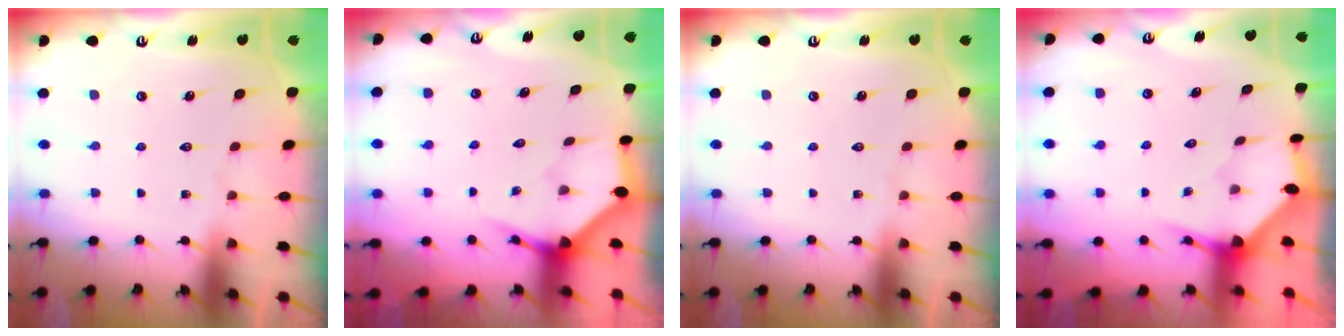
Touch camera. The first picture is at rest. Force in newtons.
{"total": 3.4, "press": 3.4, "slide": 0.1}
{"total": 0.0}
{"total": 3.1, "press": 3.1, "slide": 0.1}